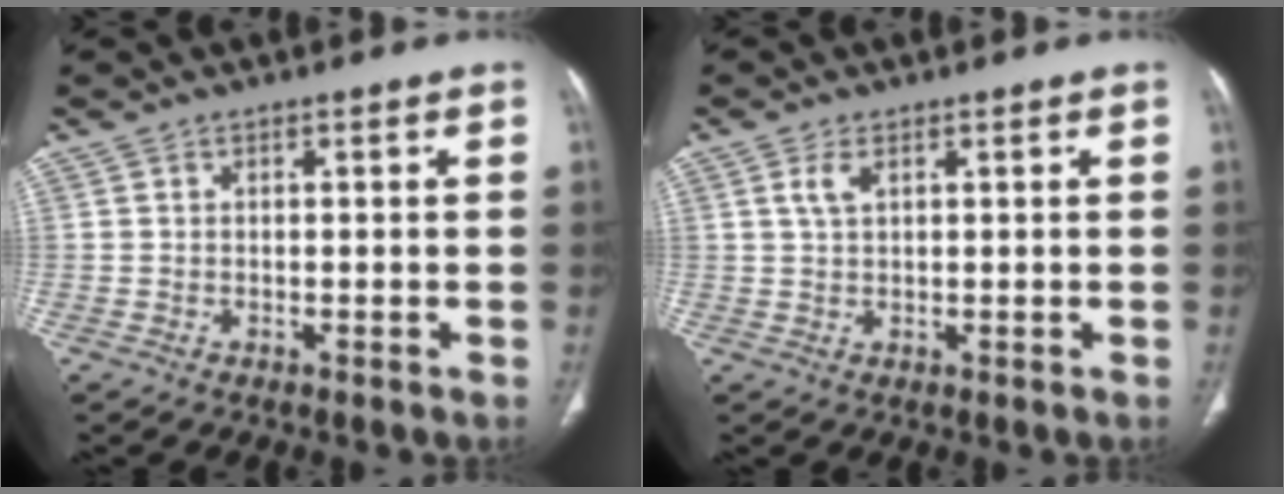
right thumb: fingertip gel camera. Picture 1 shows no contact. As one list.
[{"total": 2.5, "force": [1.1, 1.2, 1.9], "torque": [-0.043, 0.004, 0.028]}]